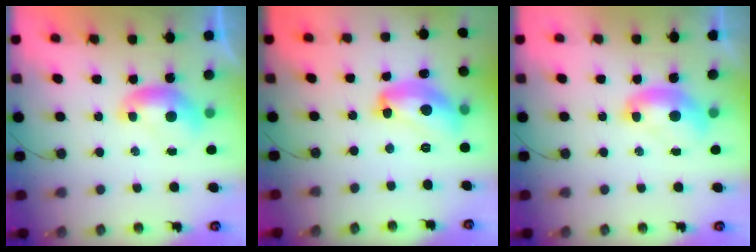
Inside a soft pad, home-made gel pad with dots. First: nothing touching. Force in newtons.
{"total": 10.8, "press": 10.7, "slide": 0.9}
{"total": 1.9, "press": 1.9, "slide": 0.1}